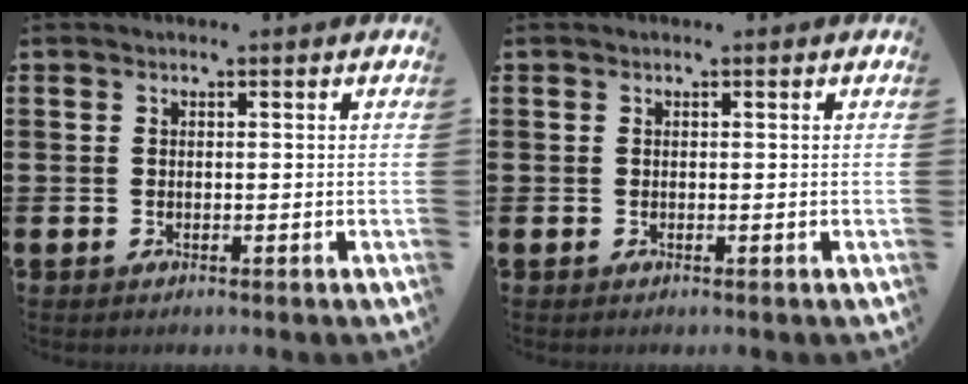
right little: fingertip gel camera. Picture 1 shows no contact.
{"total": 0.0}